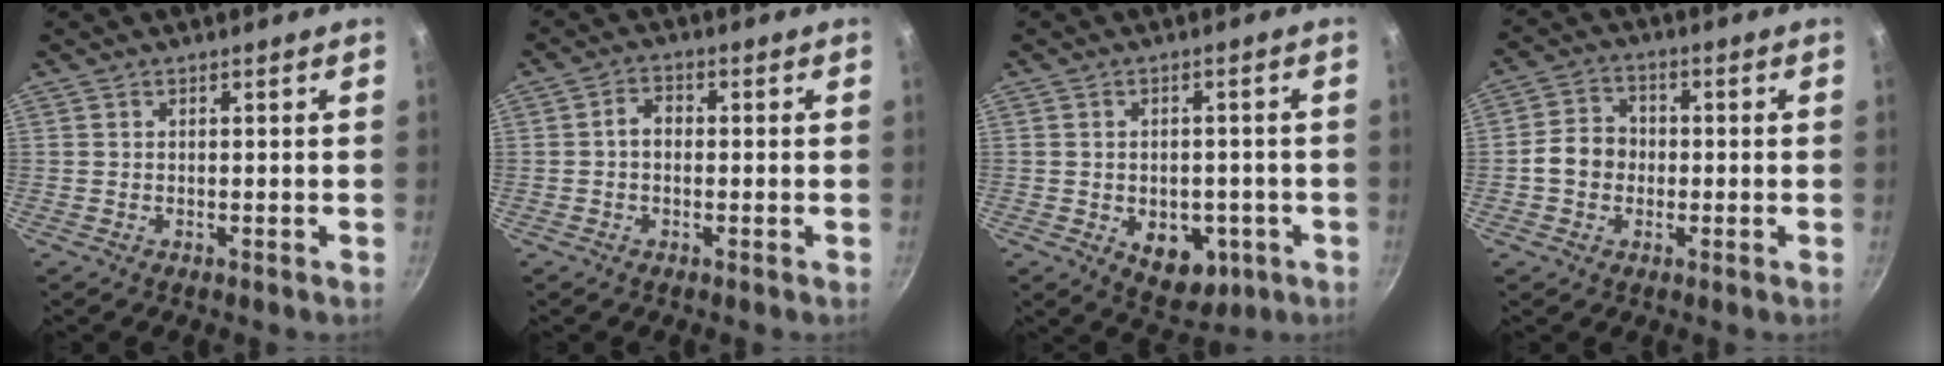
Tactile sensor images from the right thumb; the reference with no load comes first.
{"total": 3.2, "force": [-0.3, 2.4, 2.1], "torque": [-0.025, 0.012, -0.011]}
{"total": 9.6, "force": [-3.0, 6.6, 6.3], "torque": [-0.052, 0.000, -0.026]}
{"total": 6.7, "force": [-0.9, 5.7, 3.4], "torque": [-0.032, 0.020, -0.027]}